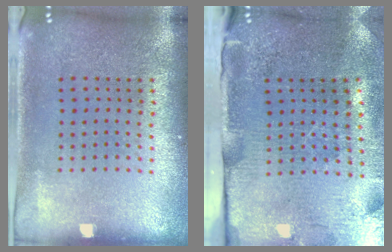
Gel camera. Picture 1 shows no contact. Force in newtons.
{"total": 4.6, "press": 3.7, "slide": 2.7}